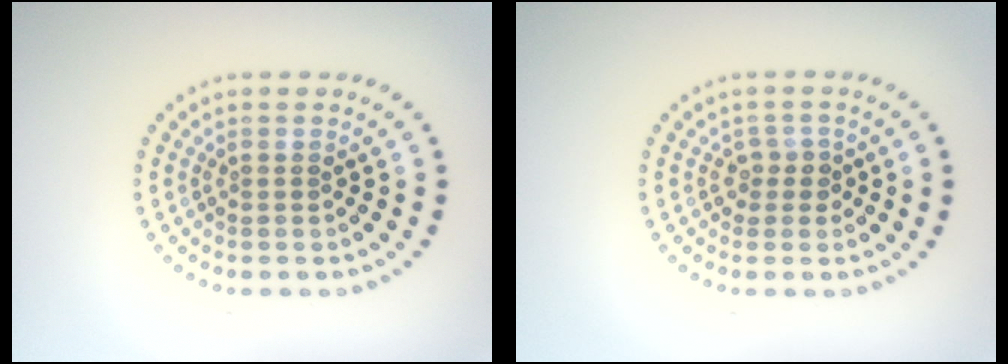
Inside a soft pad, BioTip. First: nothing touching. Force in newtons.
{"total": 1.6, "press": 1.3, "slide": 1.0}